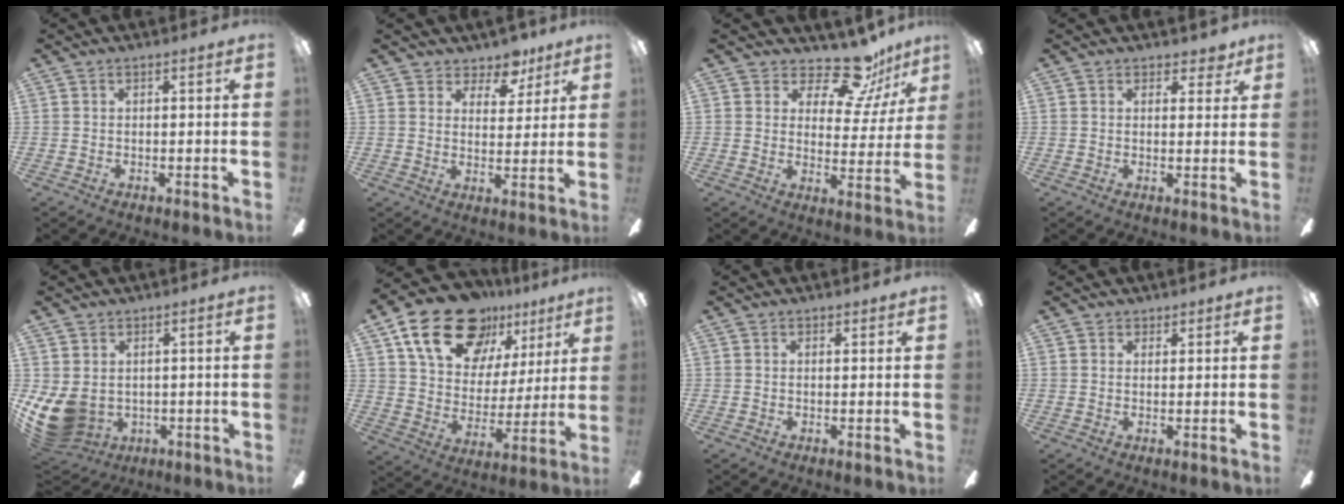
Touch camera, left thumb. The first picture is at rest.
{"total": 7.1, "force": [5.6, 4.0, 1.9], "torque": [-0.022, -0.035, 0.099]}
{"total": 14.6, "force": [11.3, 6.0, 7.0], "torque": [-0.108, -0.075, 0.196]}
{"total": 3.0, "force": [2.2, 1.9, 0.9], "torque": [0.003, -0.007, 0.036]}
{"total": 9.6, "force": [-0.9, 7.9, 5.2], "torque": [-0.138, -0.008, -0.014]}
{"total": 21.8, "force": [14.5, 12.4, 10.6], "torque": [-0.188, -0.077, 0.264]}
{"total": 0.7, "force": [0.6, 0.3, 0.1], "torque": [0.006, -0.002, 0.009]}
{"total": 1.6, "force": [1.3, 1.0, -0.1], "torque": [0.010, -0.002, 0.023]}